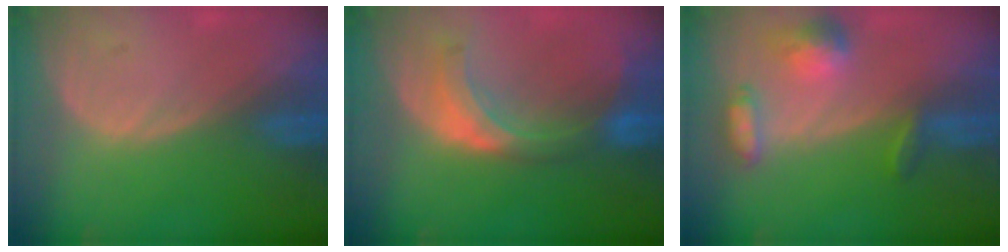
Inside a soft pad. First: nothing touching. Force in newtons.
{"total": 7.8, "press": 6.9, "slide": 3.7}
{"total": 6.2, "press": 6.1, "slide": 0.8}